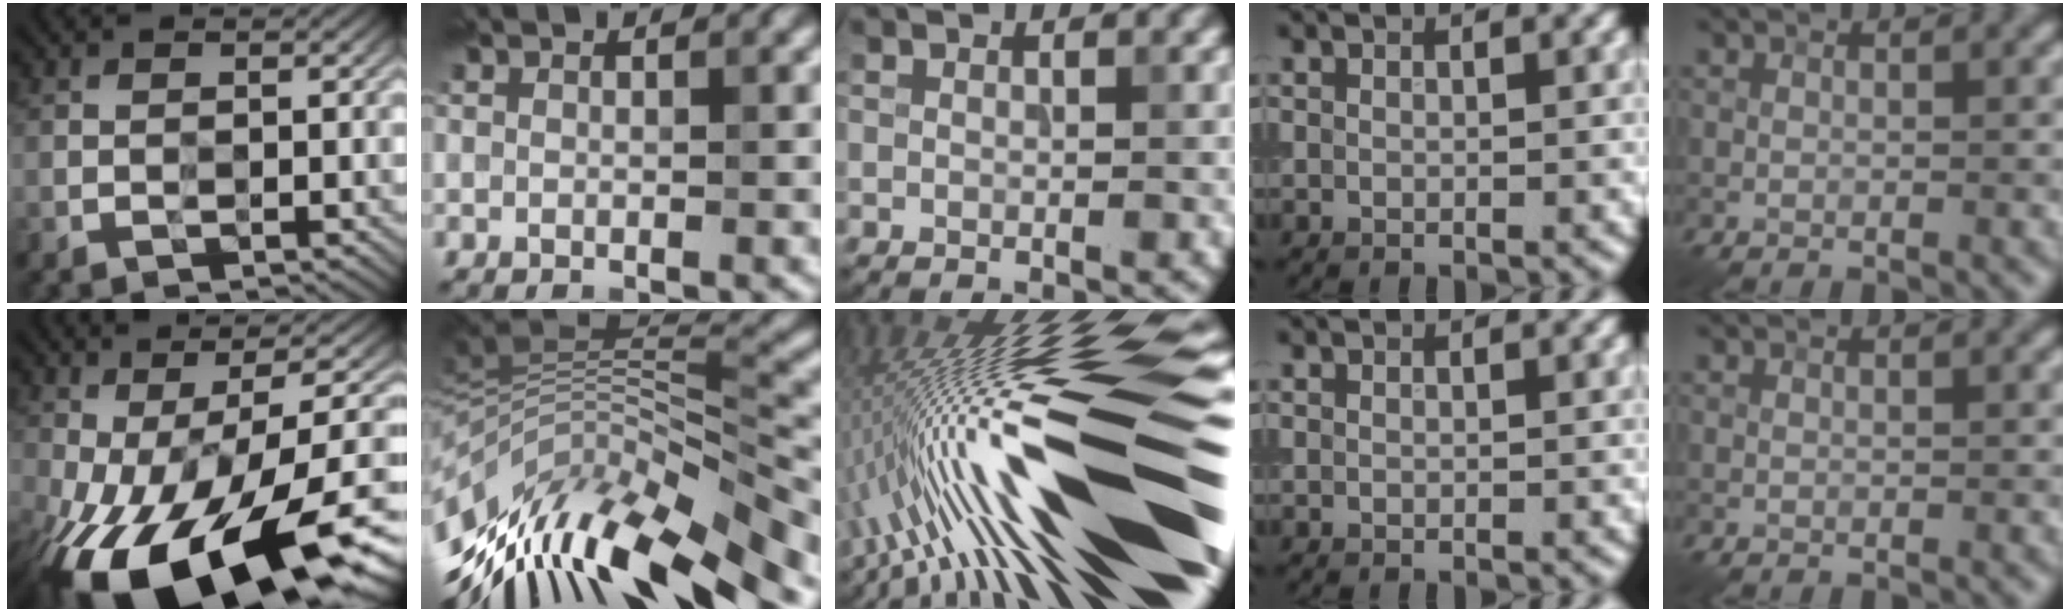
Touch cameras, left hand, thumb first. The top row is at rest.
{"thumb": {"total": 18.8, "force": [-8.9, 7.0, 14.9], "torque": [-0.277, -0.028, -0.138]}, "index": {"total": 13.9, "force": [-5.5, 3.8, 12.2], "torque": [-0.223, 0.021, -0.093]}, "middle": {"total": 19.3, "force": [-4.4, 3.7, 18.5], "torque": [-0.297, 0.036, -0.093]}}